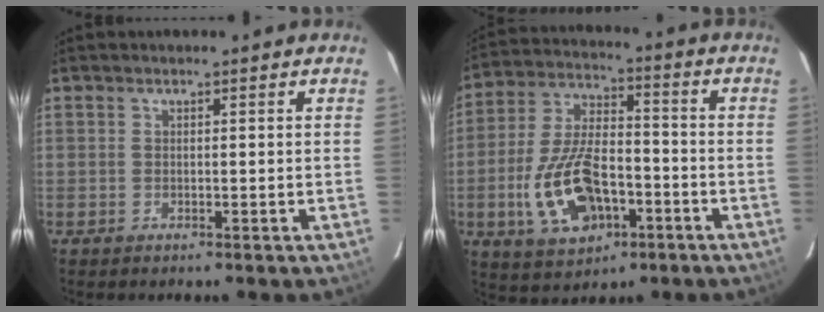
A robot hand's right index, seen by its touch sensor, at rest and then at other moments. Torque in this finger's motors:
{"motor_torque": [1.32, -0.82, 0.72, 0.21]}